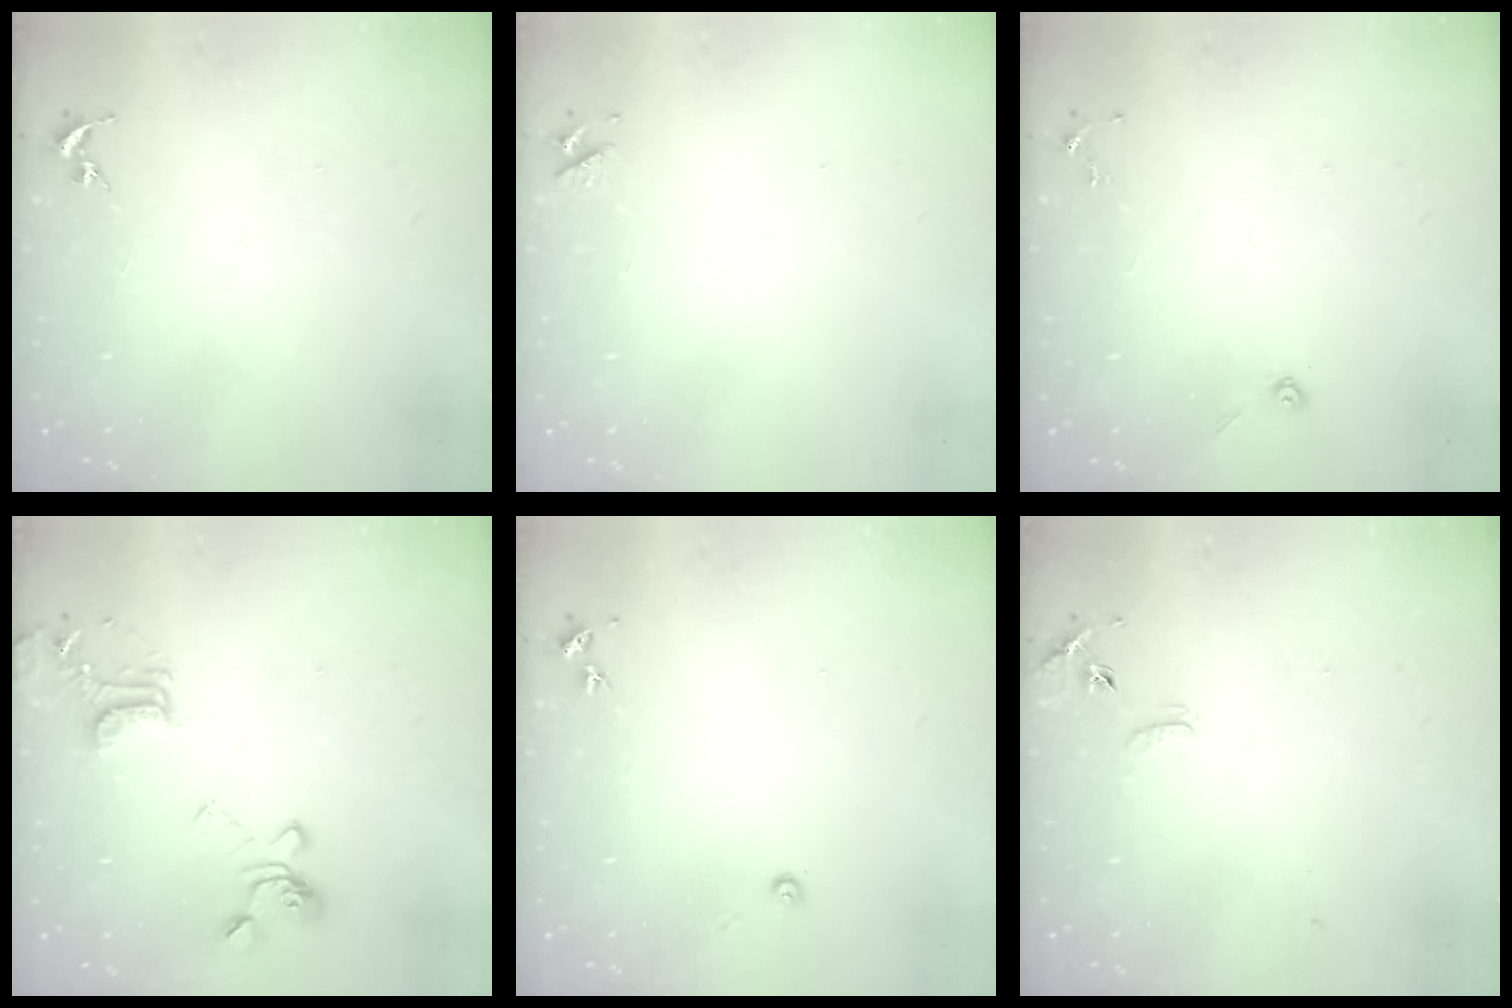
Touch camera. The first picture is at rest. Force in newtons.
{"total": 3.6, "press": 3.5, "slide": 0.6}
{"total": 3.9, "press": 3.8, "slide": 0.9}
{"total": 17.3, "press": 17.2, "slide": 1.8}
{"total": 2.7, "press": 2.7, "slide": 0.2}
{"total": 6.9, "press": 6.9, "slide": 0.6}